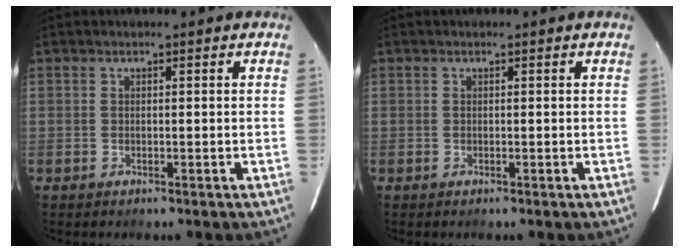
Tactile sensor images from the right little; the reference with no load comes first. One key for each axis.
{"total": 0.0}